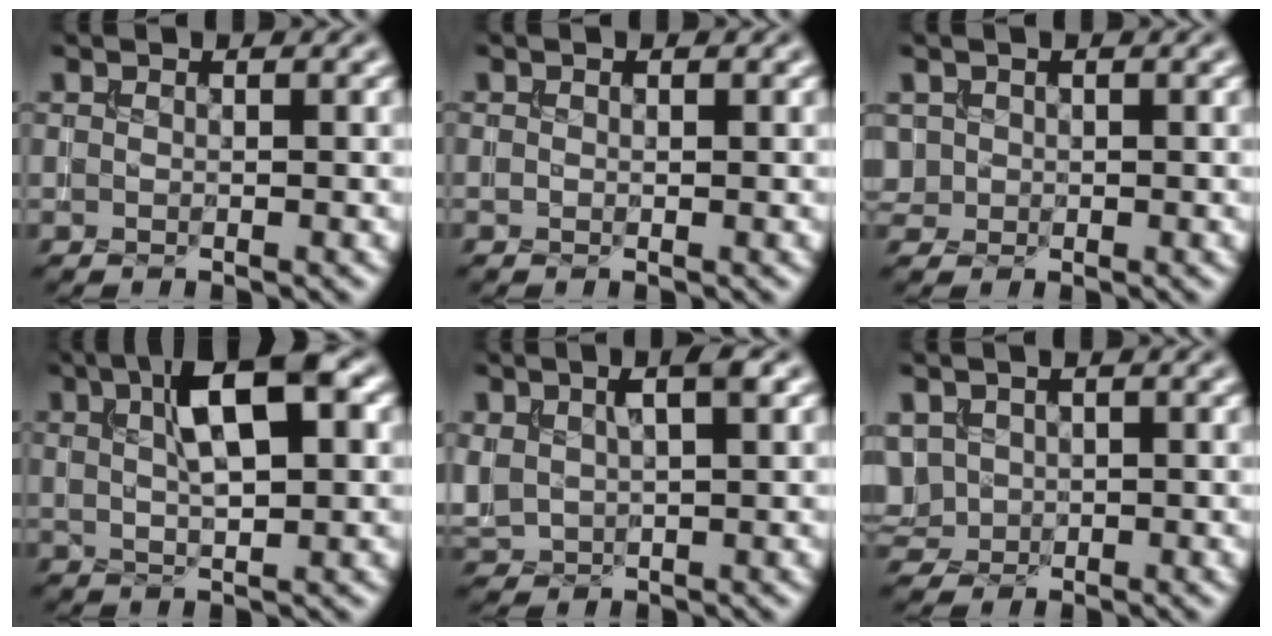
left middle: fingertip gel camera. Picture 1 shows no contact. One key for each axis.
{"total": 0.0}
{"total": 1.1, "fx": 0.1, "fy": 1.1, "fz": 0.0, "tx": 0.006, "ty": -0.004, "tz": 0.007}
{"total": 7.0, "fx": 2.5, "fy": 2.1, "fz": 6.2, "tx": -0.098, "ty": 0.009, "tz": 0.039}
{"total": 3.9, "fx": 1.5, "fy": 1.8, "fz": 3.1, "tx": -0.072, "ty": 0.005, "tz": 0.033}
{"total": 3.3, "fx": 0.4, "fy": 2.7, "fz": 1.8, "tx": -0.052, "ty": 0.000, "tz": 0.020}